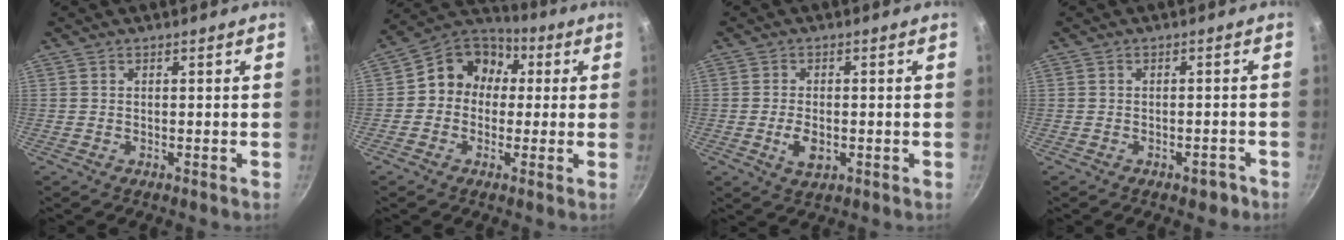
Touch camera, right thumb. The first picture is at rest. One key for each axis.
{"total": 11.3, "fx": 1.3, "fy": 9.9, "fz": 5.3, "tx": -0.044, "ty": 0.029, "tz": -0.006}
{"total": 4.5, "fx": -1.0, "fy": 2.6, "fz": 3.6, "tx": -0.064, "ty": 0.002, "tz": -0.015}
{"total": 2.6, "fx": -1.6, "fy": 1.5, "fz": 1.4, "tx": -0.006, "ty": 0.023, "tz": -0.008}